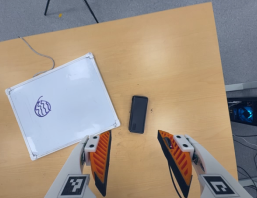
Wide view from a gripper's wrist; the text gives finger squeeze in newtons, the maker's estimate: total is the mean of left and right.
{"total": 0.0}